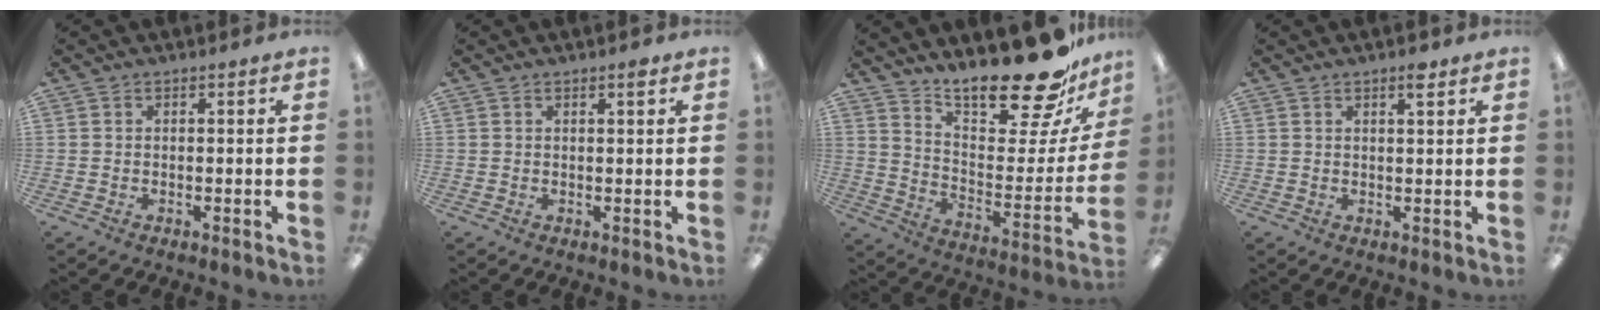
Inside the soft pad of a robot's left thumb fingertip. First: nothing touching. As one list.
[{"total": 1.4, "force": [1.0, 0.2, 1.0], "torque": [-0.013, -0.003, 0.016]}, {"total": 22.7, "force": [19.2, 5.8, 10.6], "torque": [-0.150, -0.145, 0.320]}, {"total": 2.9, "force": [2.1, 0.6, 1.9], "torque": [-0.027, -0.005, 0.033]}]